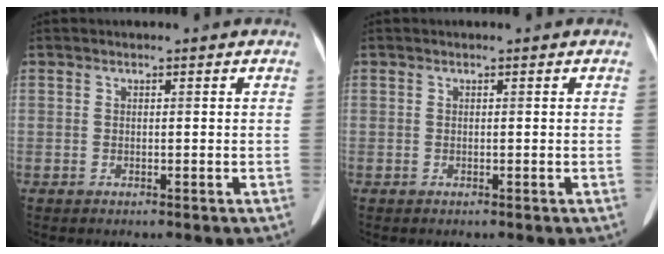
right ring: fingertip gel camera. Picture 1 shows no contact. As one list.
[{"total": 0.0}]